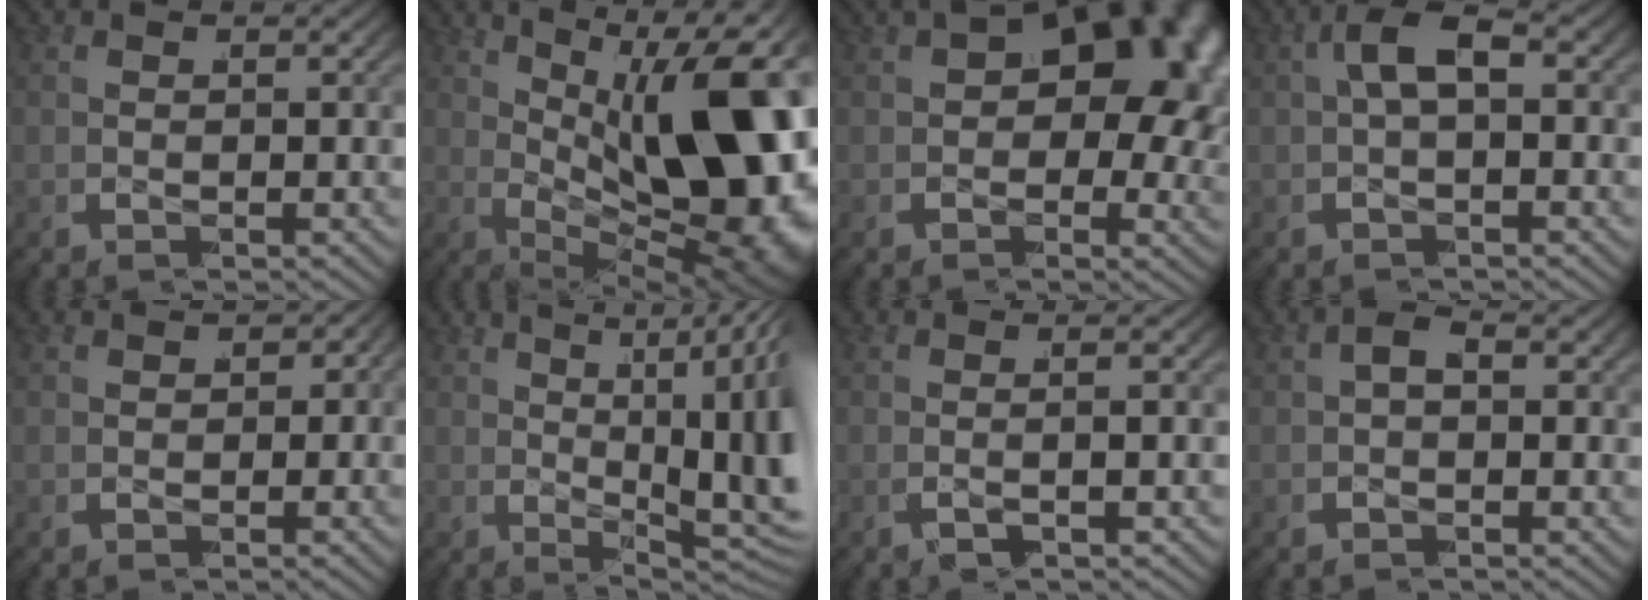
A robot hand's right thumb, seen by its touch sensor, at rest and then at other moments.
{"total": 21.4, "force": [-2.6, 11.4, 17.9], "torque": [-0.282, -0.043, -0.011]}
{"total": 14.2, "force": [0.6, 8.7, 11.2], "torque": [-0.149, -0.011, 0.008]}
{"total": 4.7, "force": [0.1, 2.2, 4.2], "torque": [-0.076, 0.015, -0.005]}
{"total": 2.7, "force": [-0.6, 2.0, 1.7], "torque": [-0.021, -0.007, -0.008]}
{"total": 11.3, "force": [-0.4, 5.6, 9.8], "torque": [-0.144, -0.011, 0.000]}
{"total": 1.6, "force": [-1.1, 0.0, 1.1], "torque": [-0.033, 0.009, -0.026]}
{"total": 2.6, "force": [-0.7, 1.7, 1.9], "torque": [-0.034, 0.007, -0.020]}